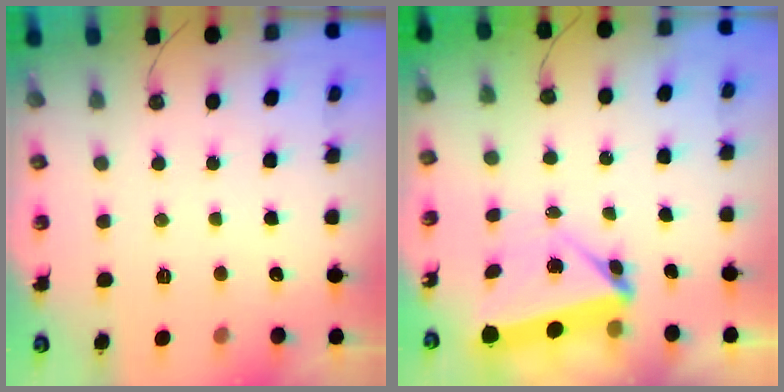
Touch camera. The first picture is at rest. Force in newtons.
{"total": 6.0, "press": 5.6, "slide": 2.3}